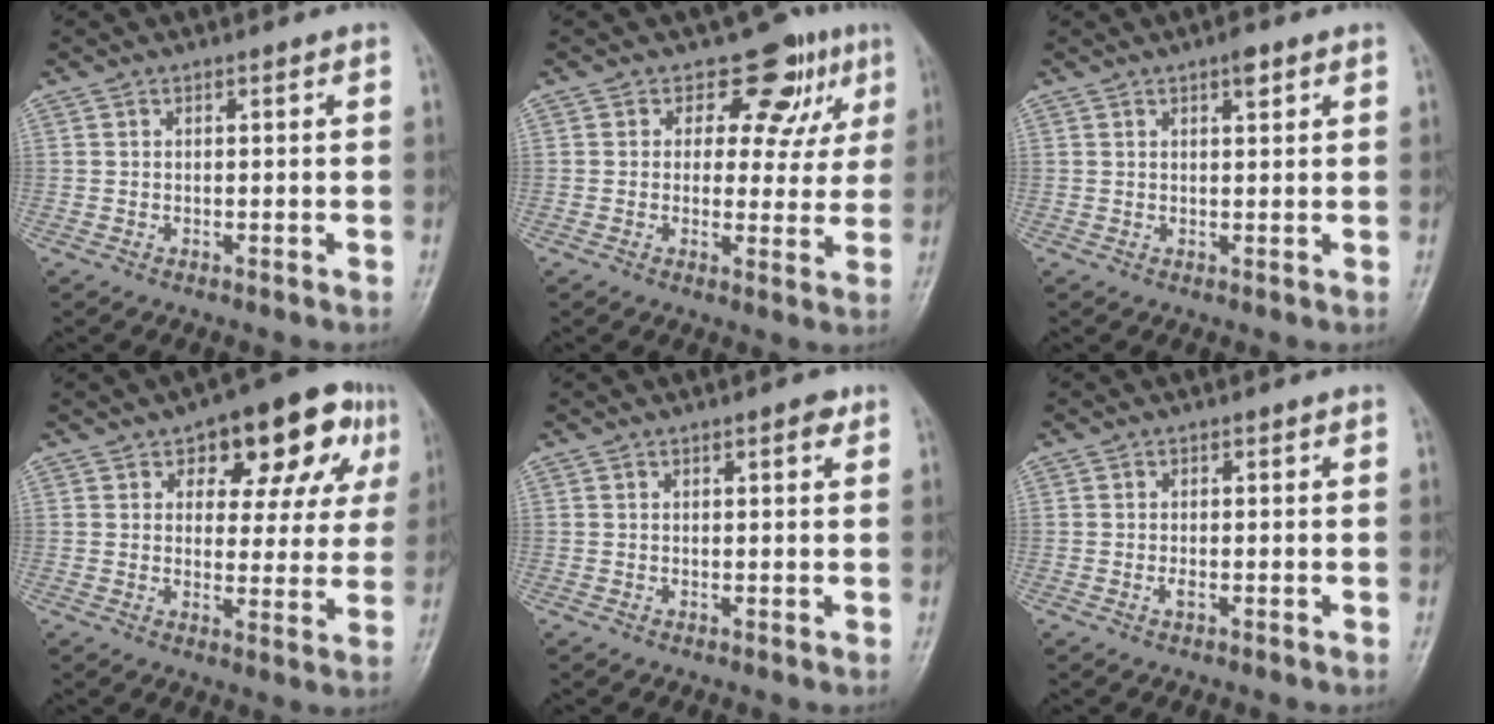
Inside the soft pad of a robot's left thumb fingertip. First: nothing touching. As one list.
[{"total": 9.3, "force": [5.1, 6.4, 4.5], "torque": [-0.005, -0.018, 0.058]}, {"total": 2.6, "force": [1.5, 1.1, 1.9], "torque": [-0.020, -0.005, 0.020]}, {"total": 15.3, "force": [7.1, 8.0, 10.9], "torque": [-0.084, -0.001, 0.090]}, {"total": 2.1, "force": [1.0, 0.9, 1.6], "torque": [-0.012, -0.001, 0.013]}, {"total": 1.2, "force": [-0.3, 0.7, 1.0], "torque": [-0.016, -0.002, -0.009]}]